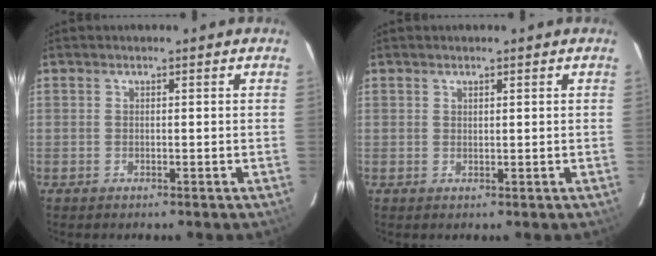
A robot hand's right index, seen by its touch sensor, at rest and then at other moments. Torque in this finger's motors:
{"motor_torque": [-0.20, -0.17, 0.06, 0.00]}